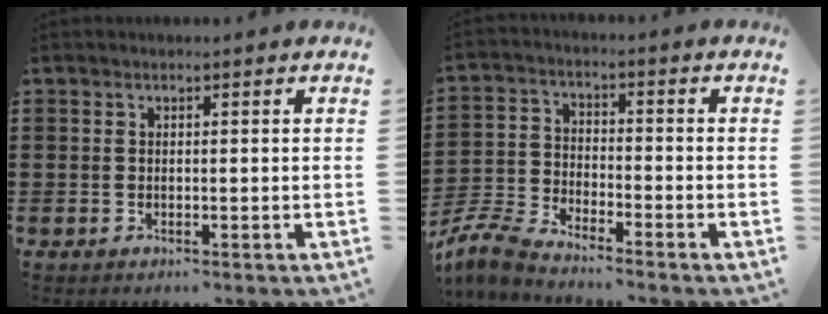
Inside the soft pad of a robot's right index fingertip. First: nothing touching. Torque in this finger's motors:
{"motor_torque": [-1.47, 0.66, -0.20, -0.21]}